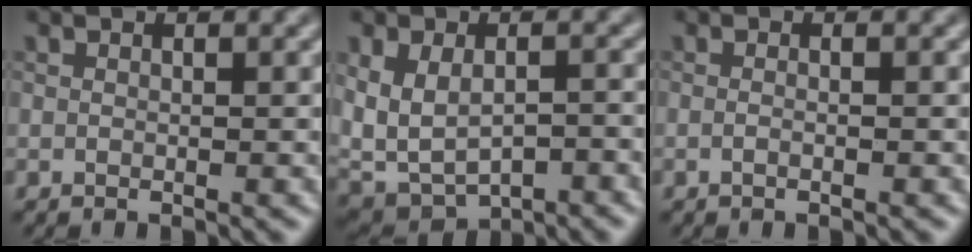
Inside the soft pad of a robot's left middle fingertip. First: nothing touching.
{"total": 6.4, "force": [-0.9, 4.2, 4.8], "torque": [-0.098, -0.016, -0.009]}
{"total": 1.0, "force": [-0.1, 0.4, 0.9], "torque": [-0.003, -0.013, -0.012]}